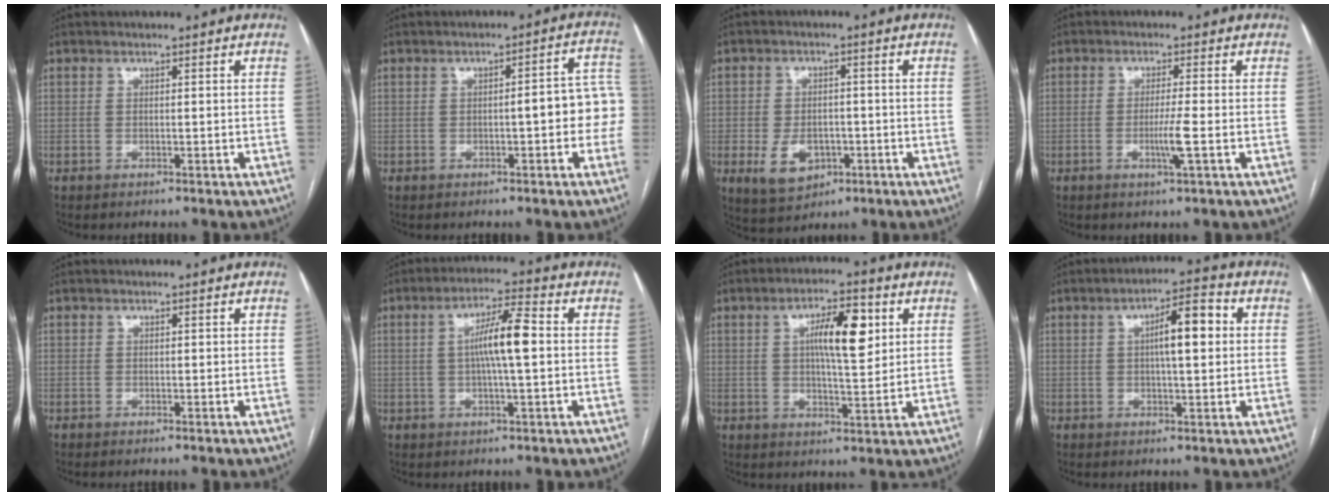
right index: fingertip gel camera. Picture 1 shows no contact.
{"total": 7.4, "force": [-0.9, 1.8, 7.1], "torque": [-0.074, 0.032, -0.013]}
{"total": 6.7, "force": [-2.3, 4.7, 4.2], "torque": [-0.077, 0.002, -0.027]}
{"total": 3.8, "force": [-1.0, -0.6, 3.6], "torque": [-0.070, -0.008, -0.019]}
{"total": 0.0}
{"total": 7.7, "force": [0.5, 0.7, 7.7], "torque": [-0.141, 0.012, 0.003]}
{"total": 9.1, "force": [2.6, 2.3, 8.4], "torque": [-0.142, 0.012, 0.043]}
{"total": 7.5, "force": [1.2, 1.6, 7.2], "torque": [-0.114, 0.019, 0.017]}